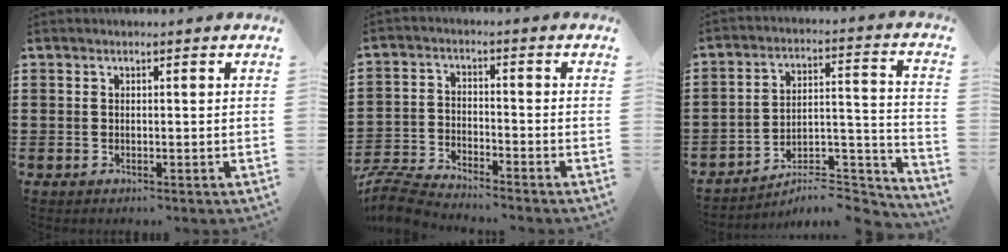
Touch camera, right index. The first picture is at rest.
{"total": 5.8, "force": [-5.7, 0.2, 0.9], "torque": [-0.041, -0.004, -0.121]}
{"total": 6.9, "force": [-6.3, 1.3, 2.5], "torque": [-0.033, 0.001, -0.123]}